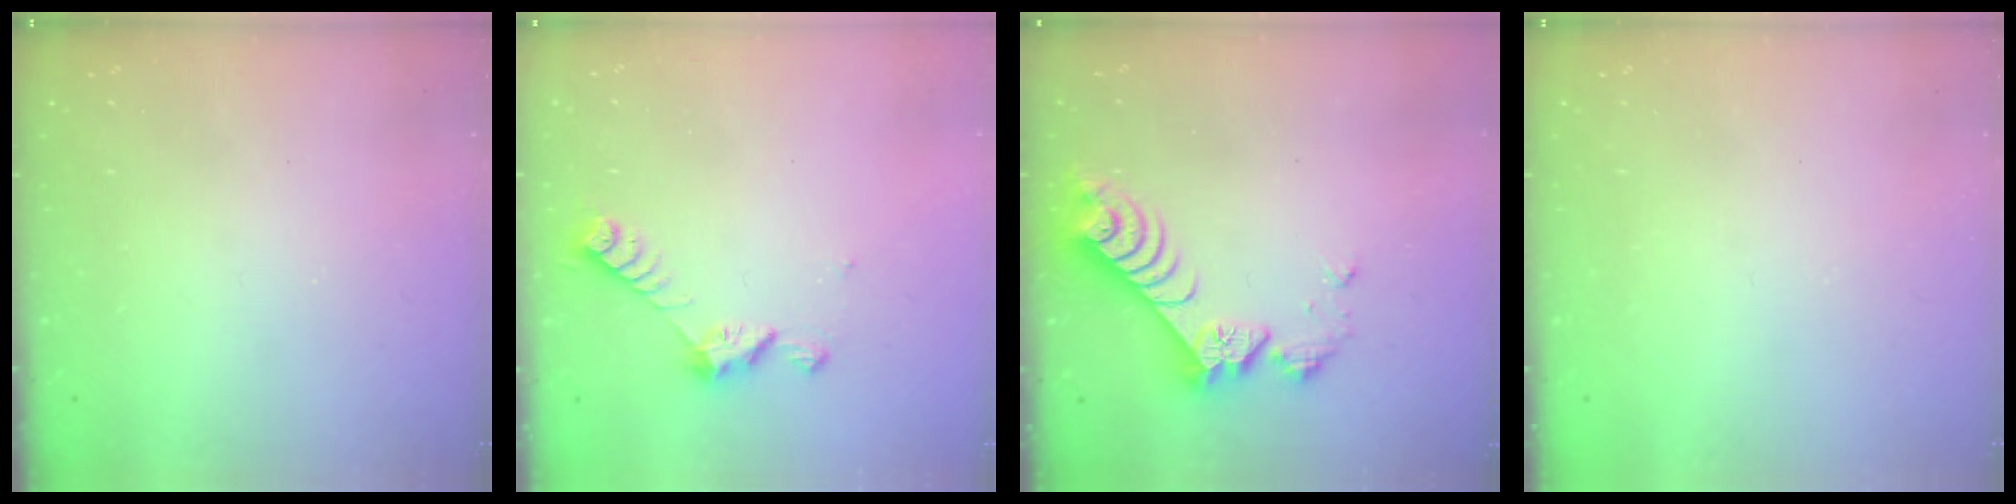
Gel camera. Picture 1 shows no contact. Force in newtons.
{"total": 7.2, "press": 7.2, "slide": 0.5}
{"total": 8.1, "press": 8.0, "slide": 0.6}
{"total": 0.0}